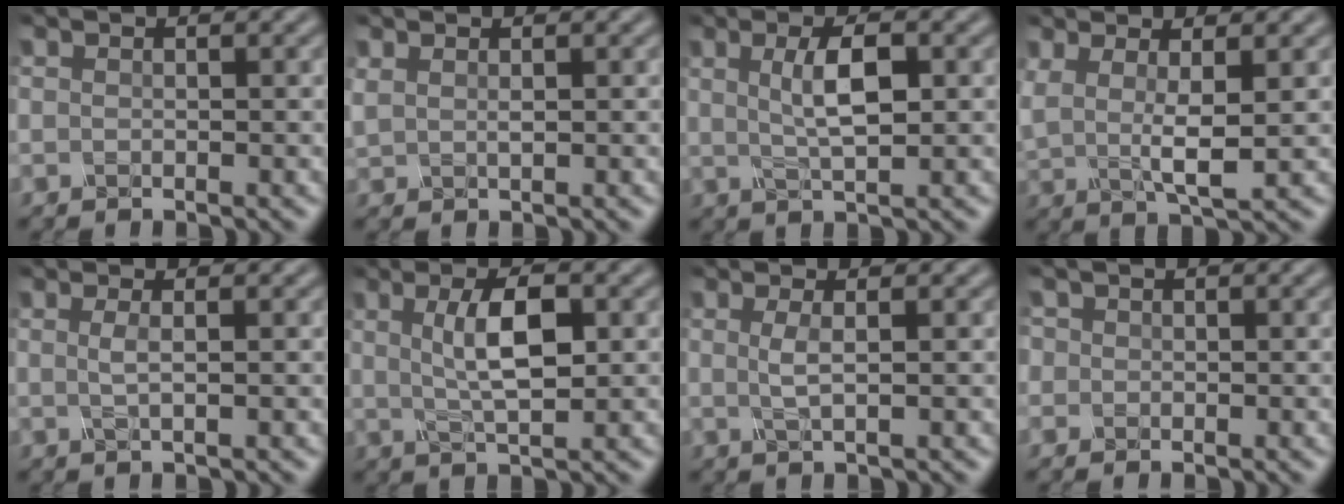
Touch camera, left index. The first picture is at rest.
{"total": 1.1, "force": [0.7, 0.3, 0.7], "torque": [-0.021, -0.001, 0.020]}
{"total": 4.0, "force": [0.8, 1.0, 3.8], "torque": [-0.070, 0.003, 0.015]}
{"total": 3.8, "force": [1.2, 0.9, 3.5], "torque": [-0.077, -0.008, 0.024]}
{"total": 1.4, "force": [0.3, 0.4, 1.3], "torque": [-0.025, 0.001, 0.002]}
{"total": 5.0, "force": [1.0, 1.4, 4.7], "torque": [-0.086, 0.005, 0.020]}
{"total": 1.8, "force": [0.3, 0.5, 1.7], "torque": [-0.033, -0.001, 0.005]}
{"total": 1.4, "force": [0.3, 1.3, 0.4], "torque": [-0.008, 0.005, -0.005]}